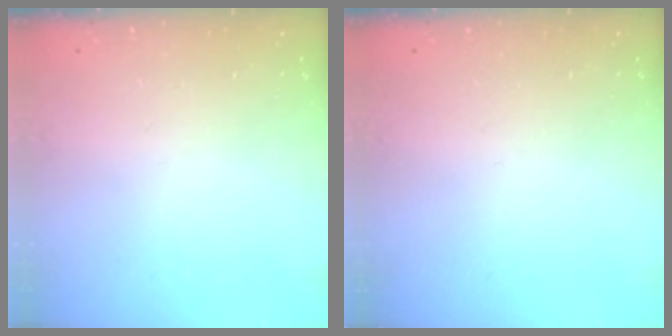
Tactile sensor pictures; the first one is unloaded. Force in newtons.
{"total": 0.0}